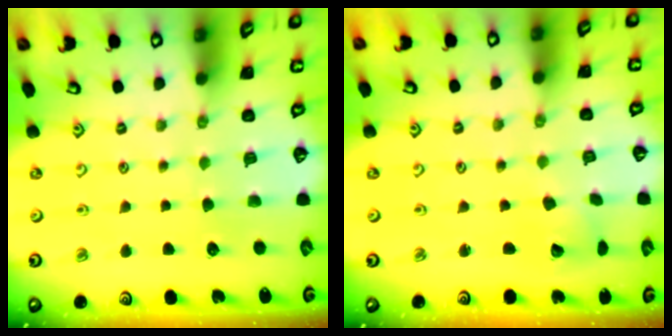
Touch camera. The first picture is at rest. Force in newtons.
{"total": 2.5, "press": 2.5, "slide": 0.4}